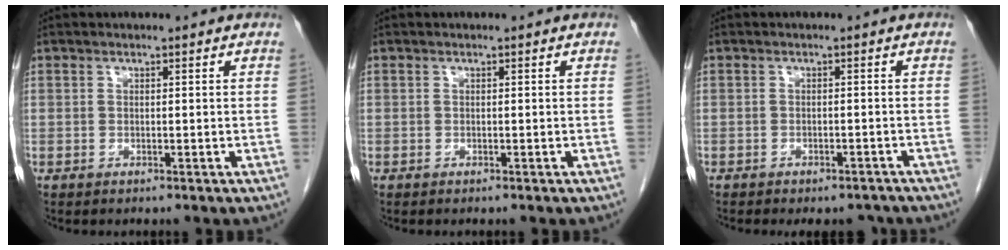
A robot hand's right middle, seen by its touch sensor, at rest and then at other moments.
{"total": 0.0}
{"total": 6.3, "force": [-5.5, 2.4, 1.9], "torque": [-0.017, 0.002, -0.061]}